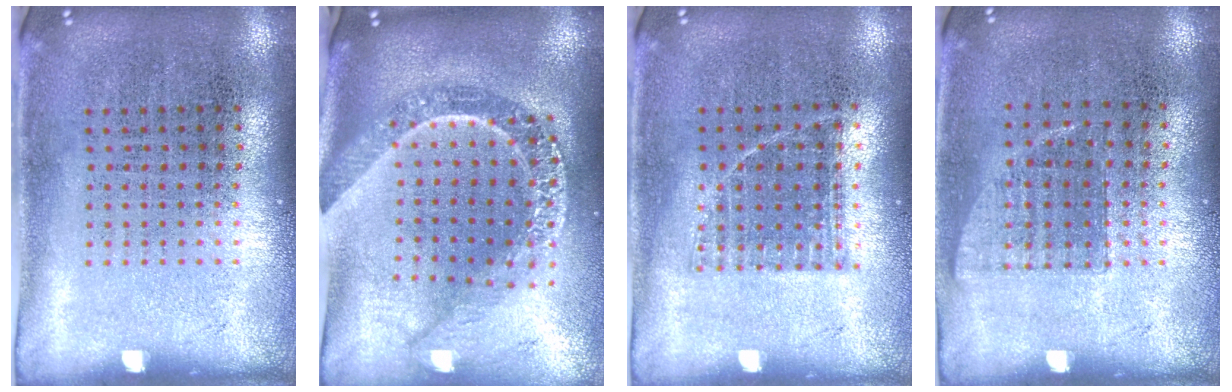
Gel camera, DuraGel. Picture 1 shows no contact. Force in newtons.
{"total": 2.6, "press": 2.1, "slide": 1.6}
{"total": 0.8, "press": 0.7, "slide": 0.3}
{"total": 0.7, "press": 0.7, "slide": 0.2}